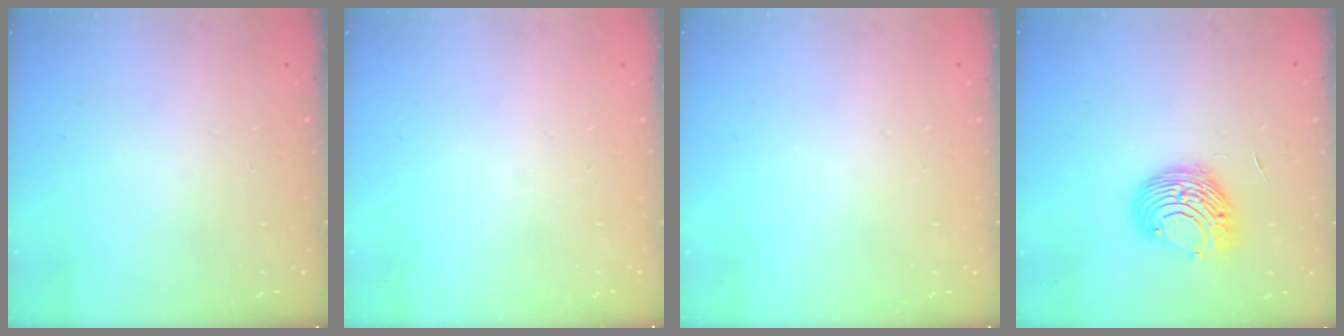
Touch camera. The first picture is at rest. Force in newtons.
{"total": 0.0}
{"total": 0.0}
{"total": 9.6, "press": 9.6, "slide": 0.7}